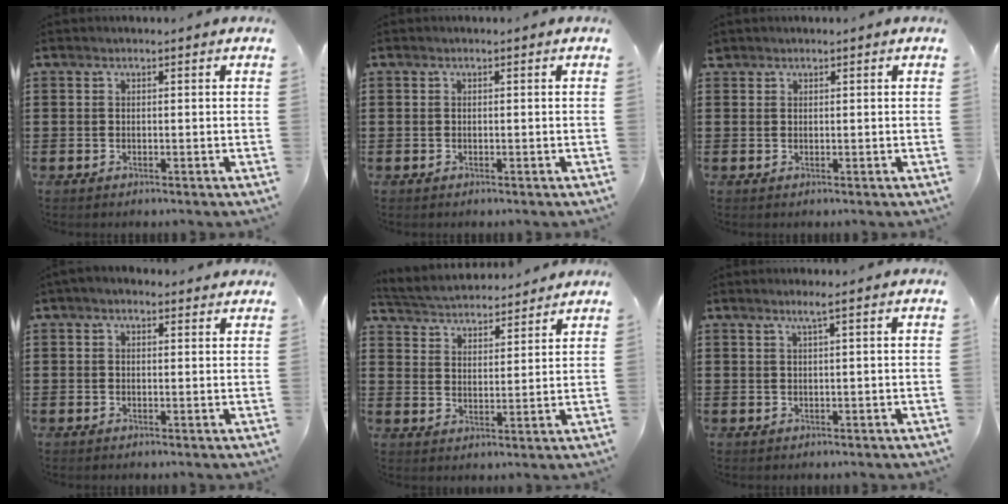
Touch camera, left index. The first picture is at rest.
{"total": 0.0}
{"total": 0.9, "force": [0.7, 0.4, 0.1], "torque": [-0.004, 0.003, 0.015]}
{"total": 1.8, "force": [1.3, 1.0, 0.8], "torque": [-0.019, 0.009, 0.024]}
{"total": 4.0, "force": [4.0, 0.6, -0.1], "torque": [-0.021, -0.022, 0.068]}
{"total": 1.6, "force": [0.8, -0.2, 1.4], "torque": [-0.027, -0.001, 0.013]}